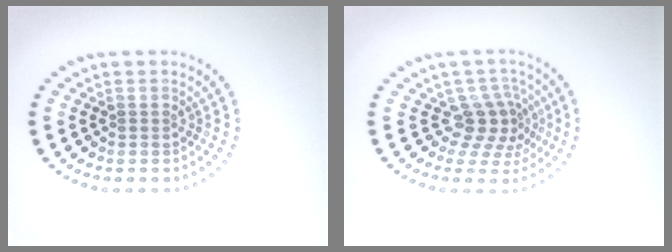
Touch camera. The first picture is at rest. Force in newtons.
{"total": 3.3, "press": 2.3, "slide": 2.4}